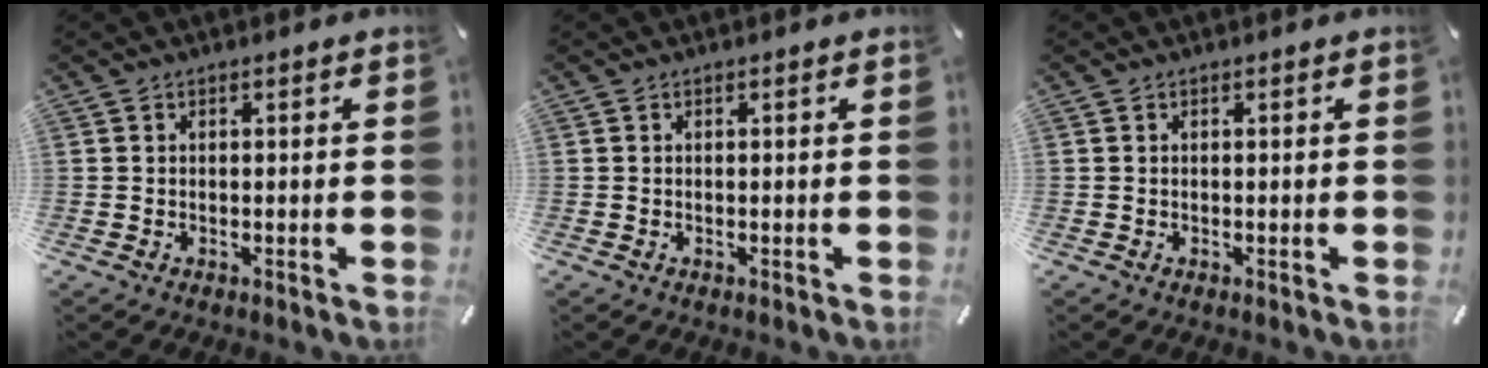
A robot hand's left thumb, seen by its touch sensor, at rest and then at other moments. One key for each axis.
{"total": 0.0}
{"total": 0.0}